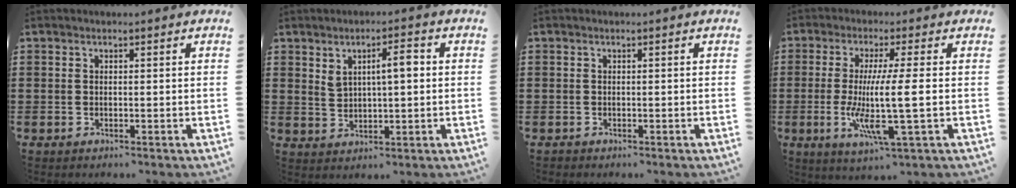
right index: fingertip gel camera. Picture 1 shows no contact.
{"total": 4.6, "force": [1.4, 1.7, 4.1], "torque": [-0.074, 0.005, 0.020]}
{"total": 0.7, "force": [-0.5, 0.6, -0.1], "torque": [0.000, 0.006, -0.012]}
{"total": 9.8, "force": [-1.1, 0.5, 9.8], "torque": [-0.195, -0.018, -0.026]}